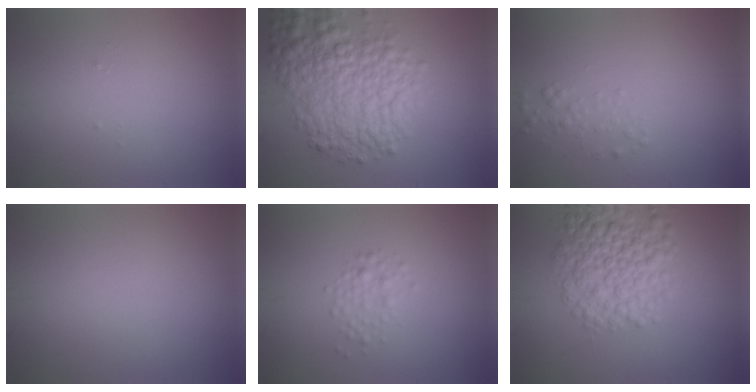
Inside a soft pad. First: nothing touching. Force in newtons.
{"total": 7.3, "press": 7.3, "slide": 0.2}
{"total": 1.2, "press": 1.2, "slide": 0.1}
{"total": 0.0}
{"total": 1.6, "press": 1.6, "slide": 0.0}
{"total": 6.5, "press": 6.5, "slide": 0.2}